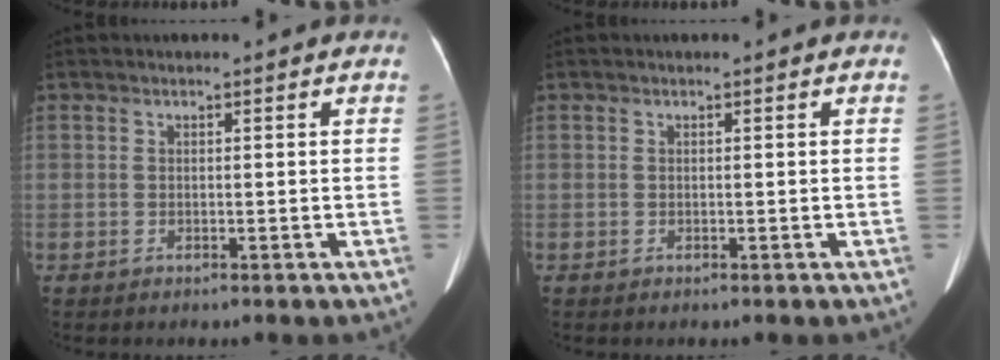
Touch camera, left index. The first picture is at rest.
{"total": 0.0}